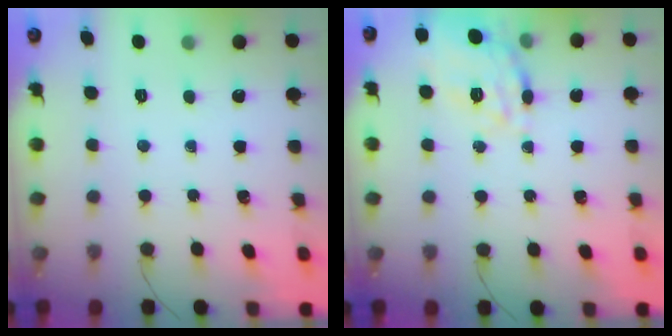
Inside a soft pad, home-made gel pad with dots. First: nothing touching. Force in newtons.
{"total": 19.2, "press": 19.2, "slide": 0.1}